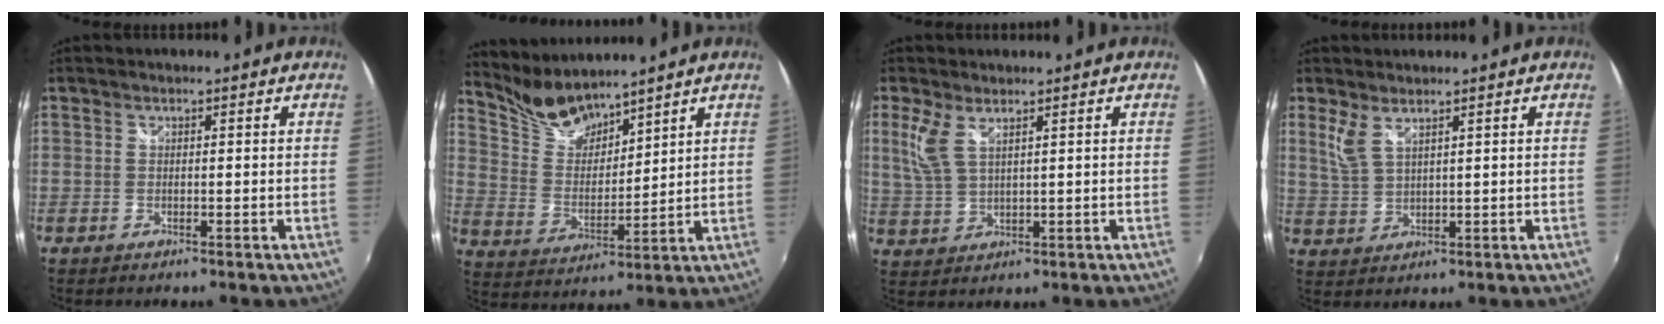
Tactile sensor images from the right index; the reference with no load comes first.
{"total": 9.2, "force": [8.6, 1.9, 2.5], "torque": [-0.053, -0.006, 0.180]}
{"total": 5.1, "force": [2.6, 1.8, 4.0], "torque": [-0.092, 0.000, 0.059]}
{"total": 3.8, "force": [2.5, 1.1, 2.6], "torque": [-0.056, -0.004, 0.054]}